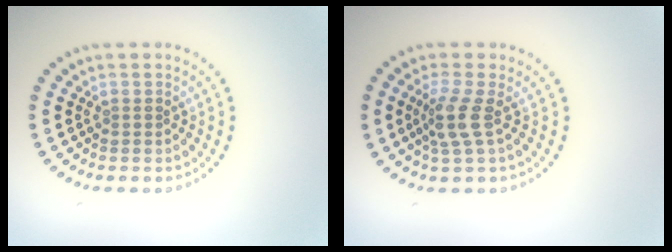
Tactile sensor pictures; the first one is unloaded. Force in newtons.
{"total": 2.5, "press": 1.9, "slide": 1.7}